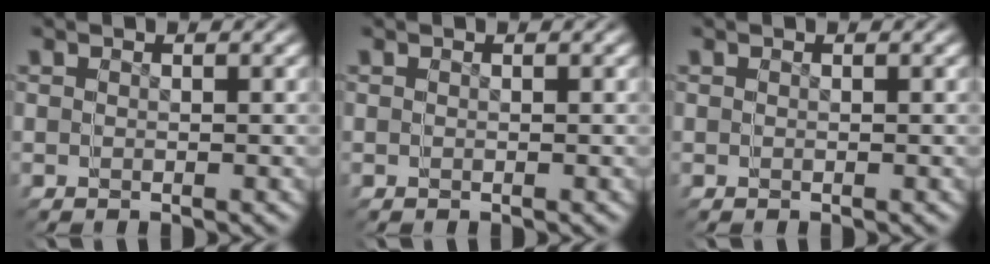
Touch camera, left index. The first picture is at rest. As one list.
[{"total": 0.0}, {"total": 0.0}]